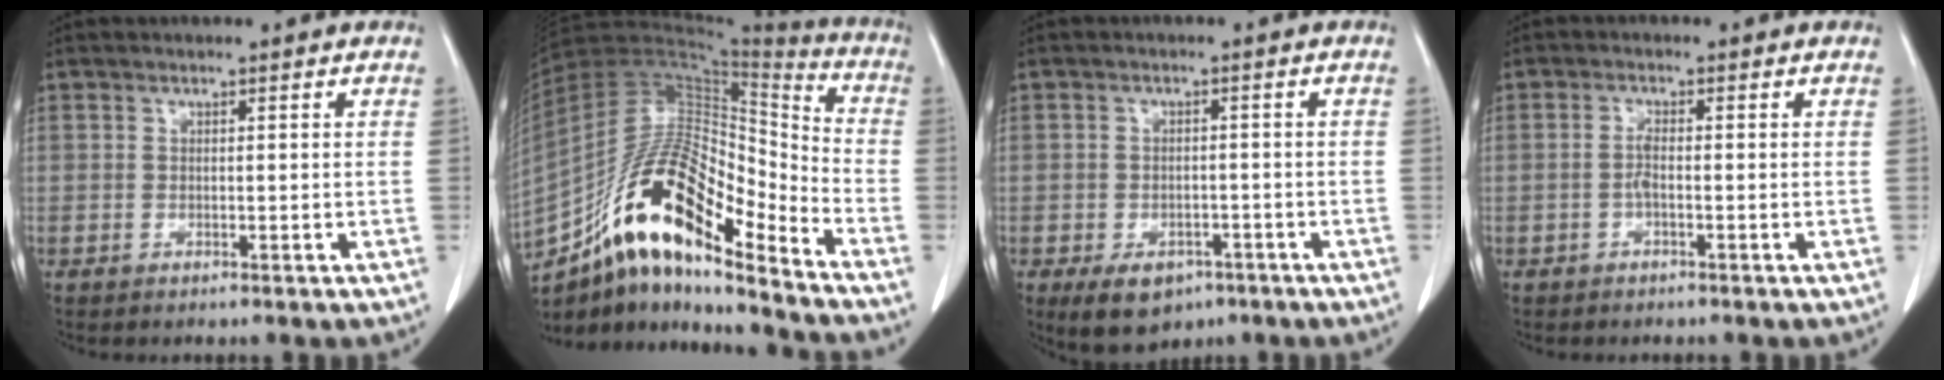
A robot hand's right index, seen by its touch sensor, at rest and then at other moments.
{"total": 20.1, "force": [-12.4, 5.3, 14.9], "torque": [-0.287, 0.021, -0.216]}
{"total": 6.9, "force": [-4.1, 4.5, 3.3], "torque": [-0.050, -0.001, -0.052]}
{"total": 1.7, "force": [-0.5, 0.3, 1.6], "torque": [-0.032, 0.002, -0.013]}